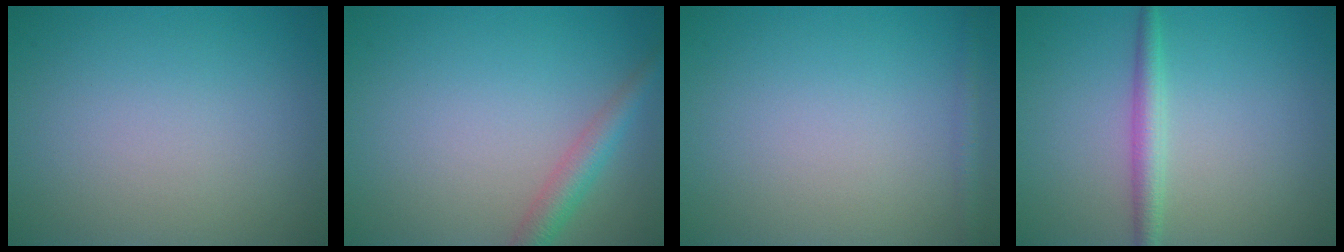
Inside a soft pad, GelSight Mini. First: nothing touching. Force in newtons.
{"total": 2.7, "press": 2.7, "slide": 0.1}
{"total": 1.0, "press": 1.0, "slide": 0.1}
{"total": 2.2, "press": 2.2, "slide": 0.0}